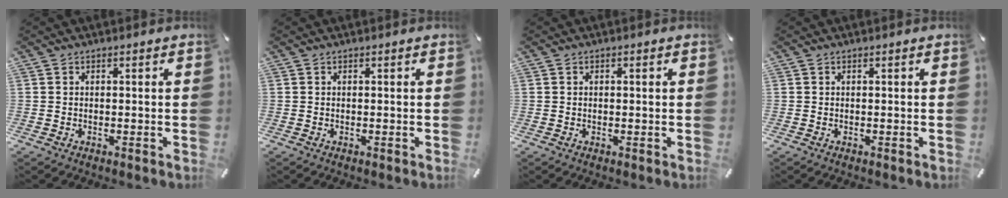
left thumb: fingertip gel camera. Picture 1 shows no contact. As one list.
[{"total": 0.0}, {"total": 0.7, "force": [0.1, 0.4, 0.6], "torque": [-0.012, 0.001, 0.000]}, {"total": 0.0}]